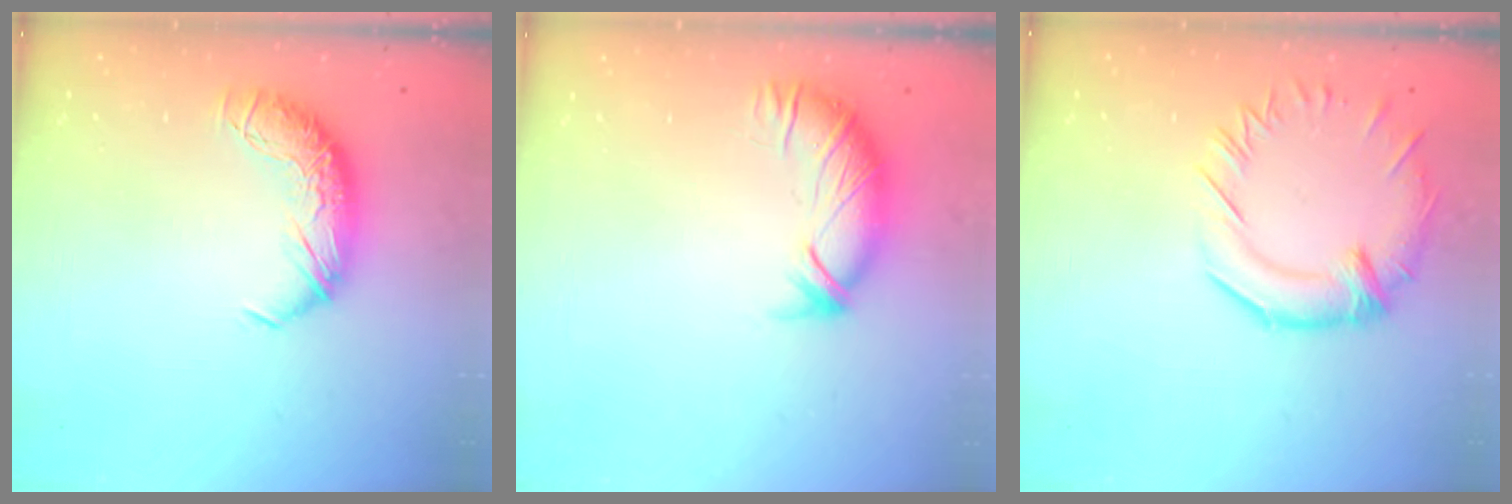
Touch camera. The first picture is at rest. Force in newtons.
{"total": 3.4, "press": 3.1, "slide": 1.3}
{"total": 2.1, "press": 1.6, "slide": 1.4}